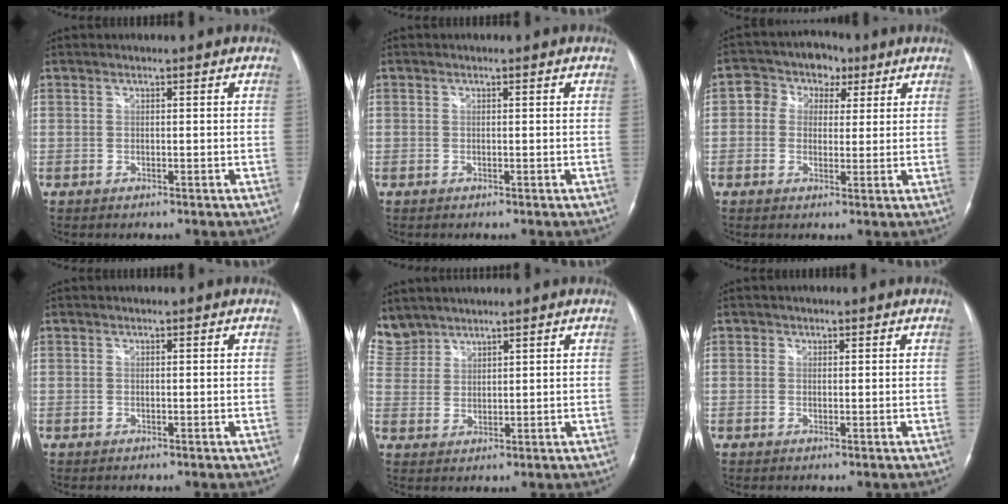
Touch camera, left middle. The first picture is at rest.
{"total": 0.0}
{"total": 6.5, "force": [2.3, 5.3, 3.1], "torque": [-0.048, 0.033, 0.037]}
{"total": 0.0}
{"total": 5.9, "force": [5.3, 2.4, -0.1], "torque": [-0.005, 0.012, 0.120]}
{"total": 0.7, "force": [0.3, 0.6, 0.2], "torque": [0.000, -0.002, 0.003]}